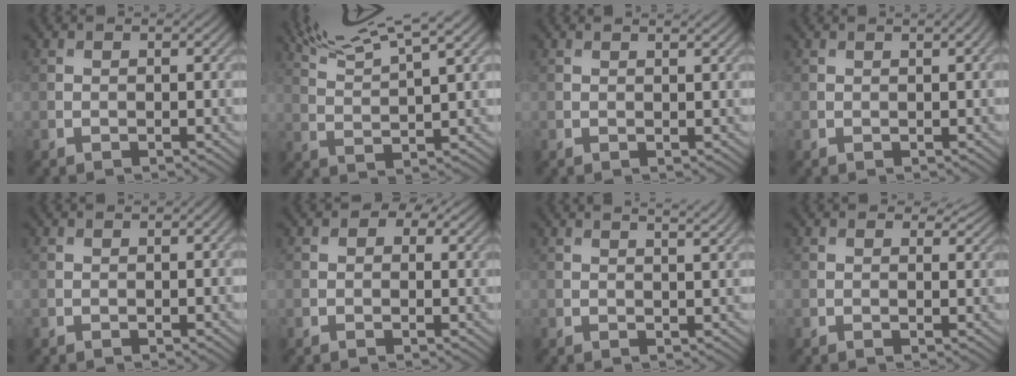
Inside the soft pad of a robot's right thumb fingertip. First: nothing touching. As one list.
[{"total": 9.6, "force": [7.9, 1.1, 5.2], "torque": [-0.098, 0.008, 0.135]}, {"total": 1.1, "force": [1.1, 0.1, 0.3], "torque": [-0.004, -0.002, 0.019]}, {"total": 1.0, "force": [0.6, 0.1, 0.8], "torque": [-0.006, 0.000, 0.009]}, {"total": 0.7, "force": [0.3, 0.2, 0.6], "torque": [-0.005, -0.001, 0.004]}, {"total": 4.4, "force": [2.0, 3.0, 2.5], "torque": [-0.035, 0.009, 0.021]}, {"total": 3.3, "force": [2.7, 0.7, 1.8], "torque": [-0.023, 0.007, 0.029]}, {"total": 3.6, "force": [2.4, 1.7, 2.0], "torque": [-0.034, -0.002, 0.035]}]